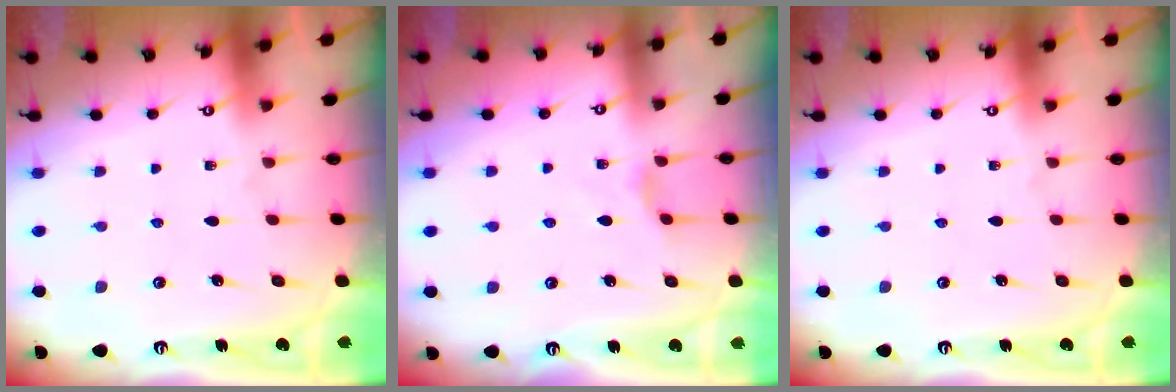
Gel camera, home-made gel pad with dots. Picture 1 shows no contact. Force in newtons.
{"total": 1.9, "press": 1.8, "slide": 0.4}
{"total": 0.0}